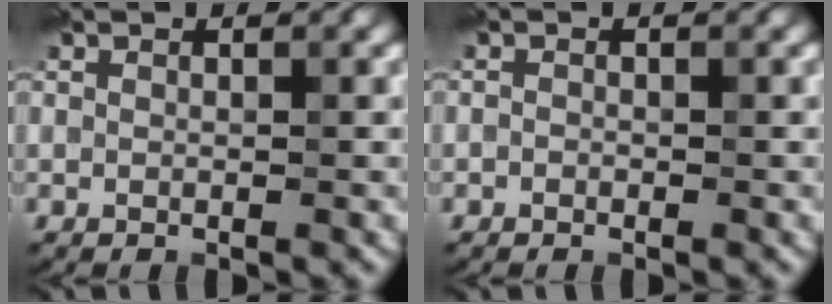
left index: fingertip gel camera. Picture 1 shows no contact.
{"total": 0.5, "force": [-0.2, 0.5, 0.2], "torque": [0.003, -0.001, -0.010]}